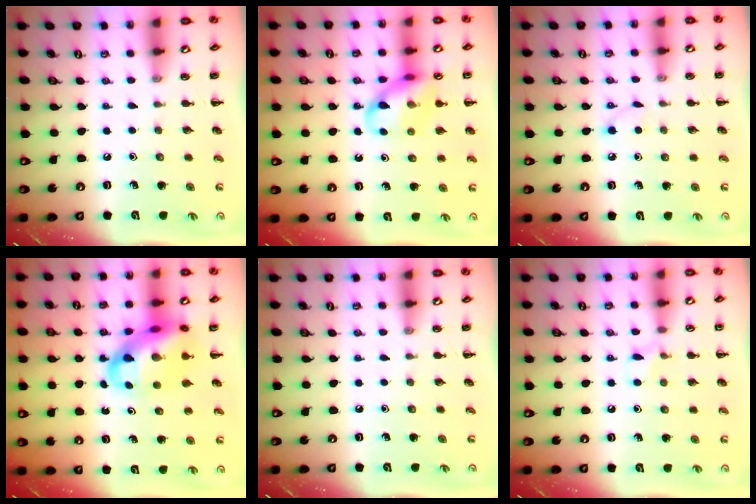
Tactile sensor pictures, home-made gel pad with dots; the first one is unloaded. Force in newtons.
{"total": 12.6, "press": 12.5, "slide": 1.6}
{"total": 2.7, "press": 2.5, "slide": 0.9}
{"total": 14.8, "press": 14.3, "slide": 3.6}
{"total": 0.0}
{"total": 6.1, "press": 5.7, "slide": 2.1}